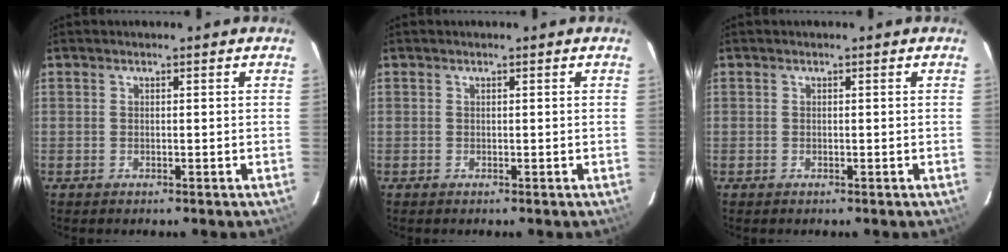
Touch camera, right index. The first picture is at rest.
{"total": 0.0}
{"total": 0.0}